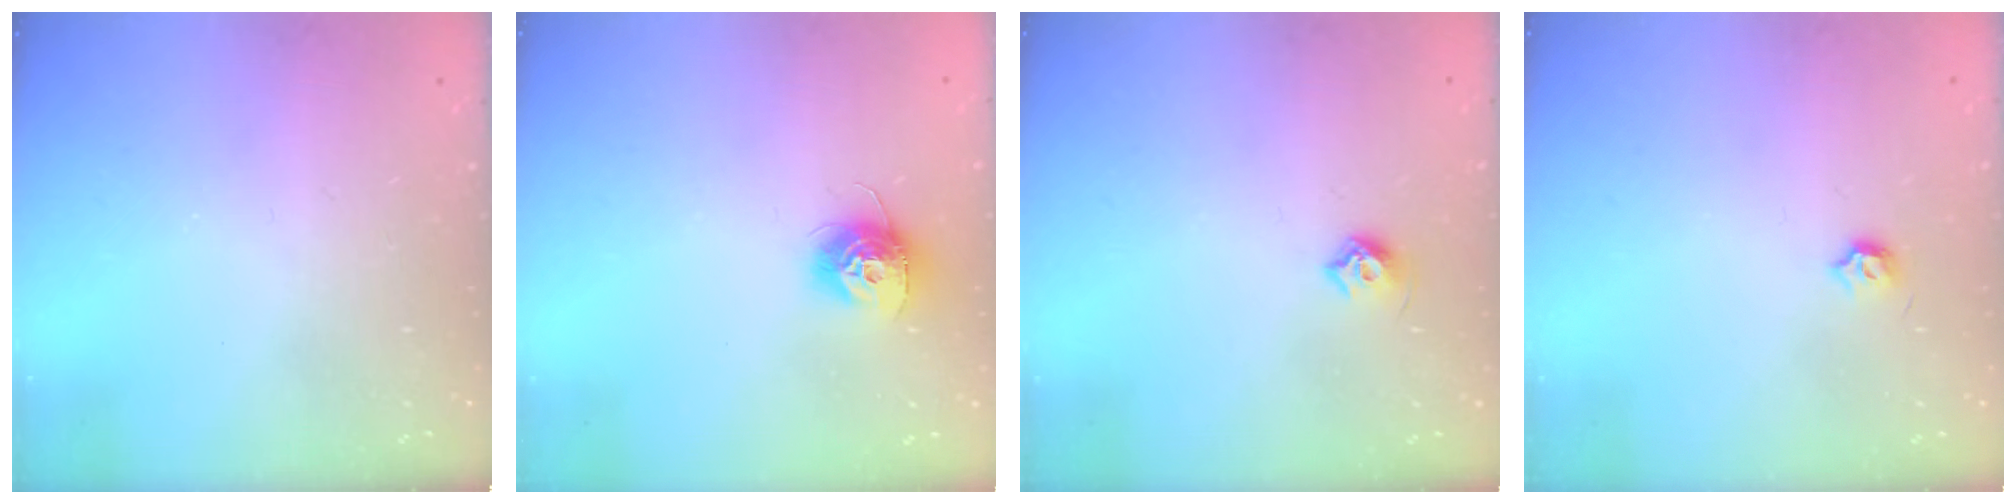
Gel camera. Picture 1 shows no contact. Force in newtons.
{"total": 10.2, "press": 10.2, "slide": 0.4}
{"total": 5.5, "press": 5.3, "slide": 1.2}
{"total": 3.9, "press": 3.9, "slide": 0.6}